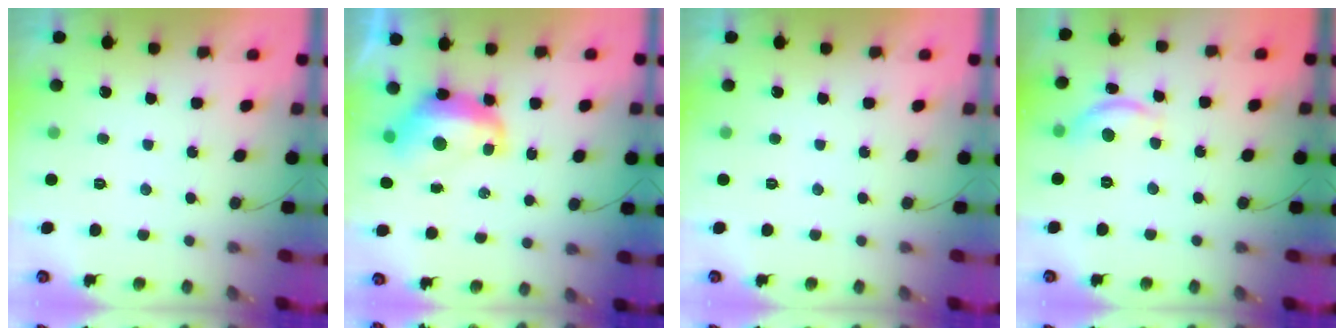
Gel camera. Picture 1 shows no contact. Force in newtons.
{"total": 10.3, "press": 10.2, "slide": 0.9}
{"total": 0.0}
{"total": 9.0, "press": 9.0, "slide": 0.6}